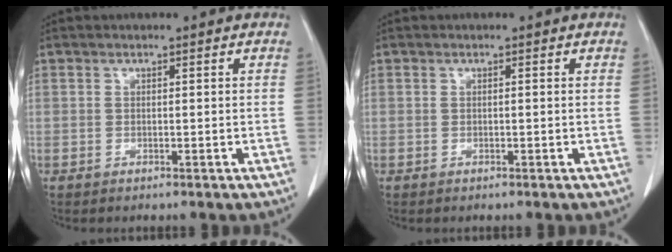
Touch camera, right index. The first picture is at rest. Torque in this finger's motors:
{"motor_torque": [-0.05, -0.04, 0.06, -0.01]}